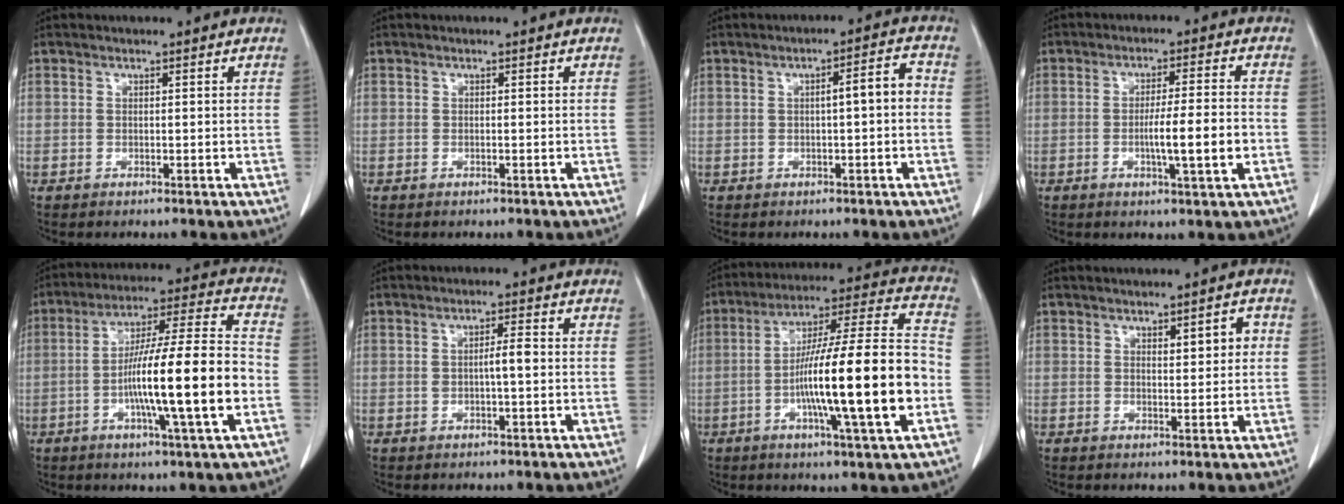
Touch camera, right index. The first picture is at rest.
{"total": 0.0}
{"total": 4.0, "force": [-0.1, 0.6, 4.0], "torque": [-0.057, 0.014, -0.001]}
{"total": 7.2, "force": [-1.7, 0.0, 7.0], "torque": [-0.112, -0.003, -0.028]}
{"total": 17.5, "force": [-4.0, 0.2, 17.0], "torque": [-0.284, 0.006, -0.070]}
{"total": 3.1, "force": [0.0, 0.5, 3.0], "torque": [-0.053, 0.005, 0.000]}
{"total": 21.1, "force": [-4.8, 0.7, 20.6], "torque": [-0.322, 0.005, -0.080]}
{"total": 3.2, "force": [1.1, 1.2, 2.8], "torque": [-0.037, 0.004, 0.018]}